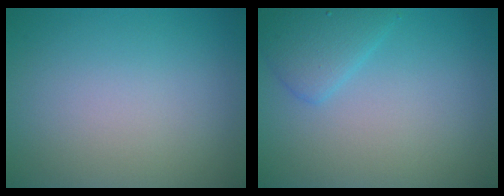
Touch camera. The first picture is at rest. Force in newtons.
{"total": 2.6, "press": 2.6, "slide": 0.2}